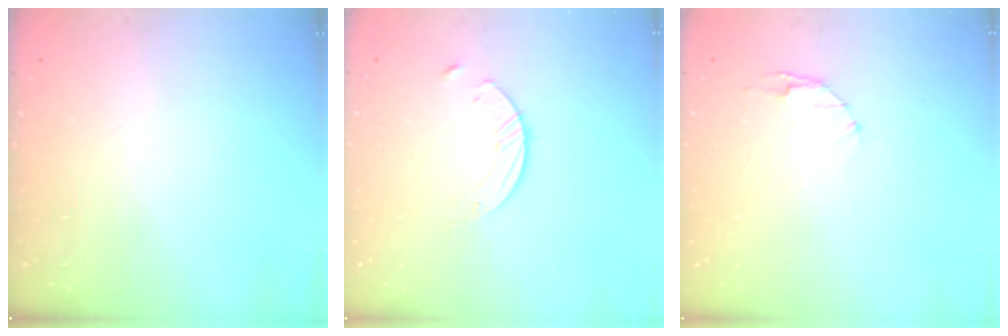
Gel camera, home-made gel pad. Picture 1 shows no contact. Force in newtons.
{"total": 1.4, "press": 1.4, "slide": 0.2}
{"total": 2.9, "press": 2.9, "slide": 0.4}